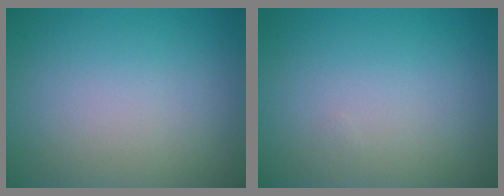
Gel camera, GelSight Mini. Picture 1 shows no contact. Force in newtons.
{"total": 0.0}